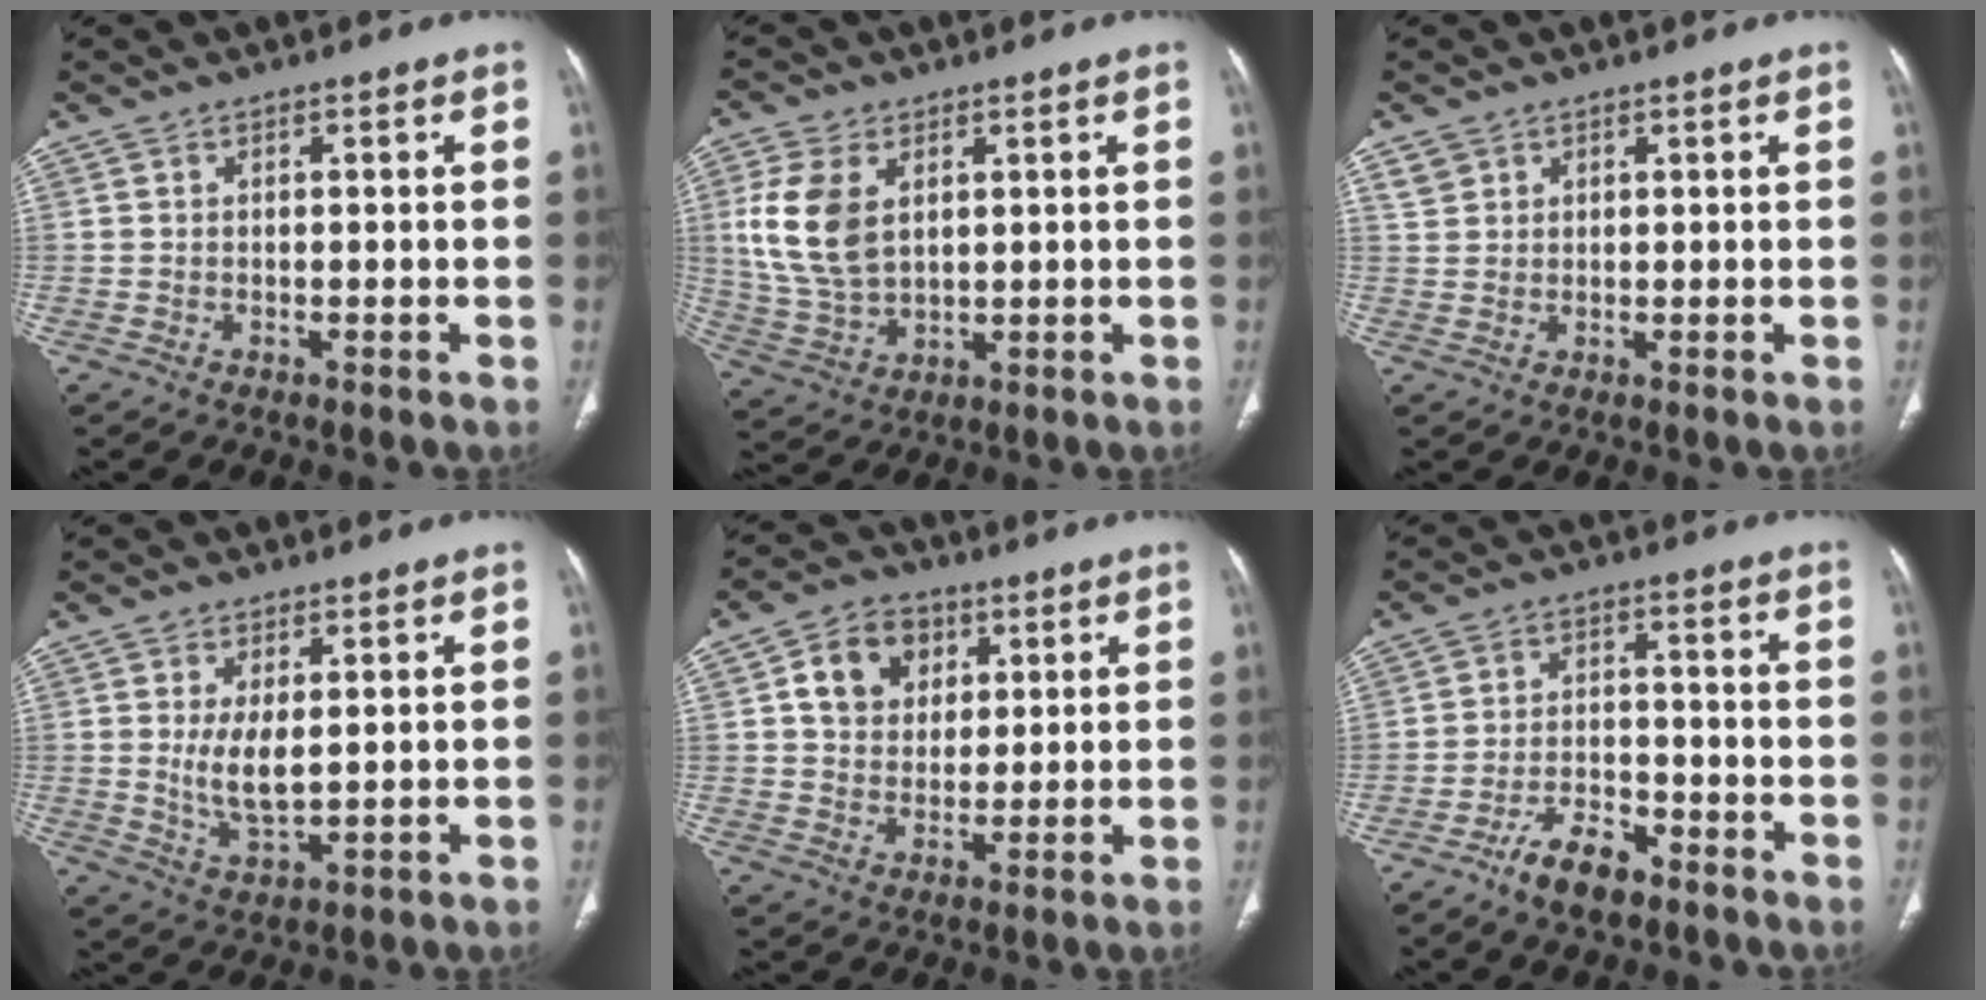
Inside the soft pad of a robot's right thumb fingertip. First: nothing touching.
{"total": 11.3, "force": [2.9, 7.1, 8.3], "torque": [-0.166, -0.009, 0.065]}
{"total": 2.3, "force": [1.3, 1.8, 0.4], "torque": [0.006, -0.003, 0.022]}
{"total": 6.5, "force": [0.8, 3.3, 5.6], "torque": [-0.096, -0.016, 0.023]}
{"total": 9.8, "force": [3.2, 7.8, 4.9], "torque": [-0.048, -0.006, 0.052]}
{"total": 7.2, "force": [-5.1, 3.1, 4.0], "torque": [-0.070, 0.029, -0.091]}